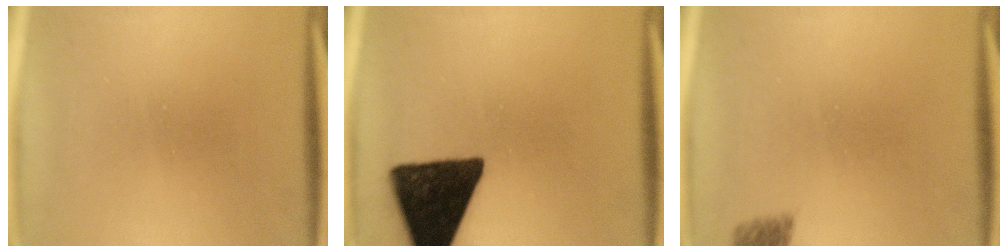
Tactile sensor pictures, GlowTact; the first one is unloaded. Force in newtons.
{"total": 15.9}
{"total": 2.7}